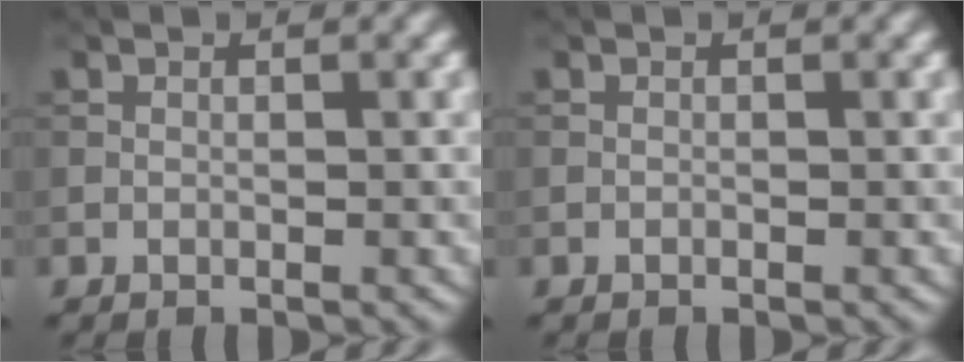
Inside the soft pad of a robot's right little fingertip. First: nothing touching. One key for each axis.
{"total": 0.0}